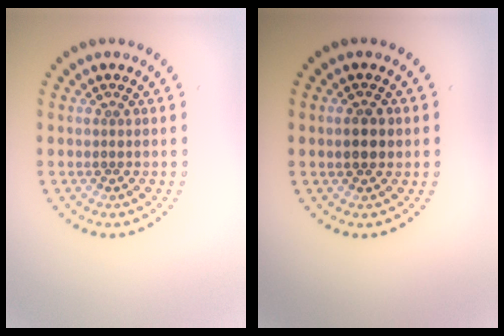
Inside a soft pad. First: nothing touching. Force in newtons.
{"total": 2.5, "press": 2.5, "slide": 0.2}